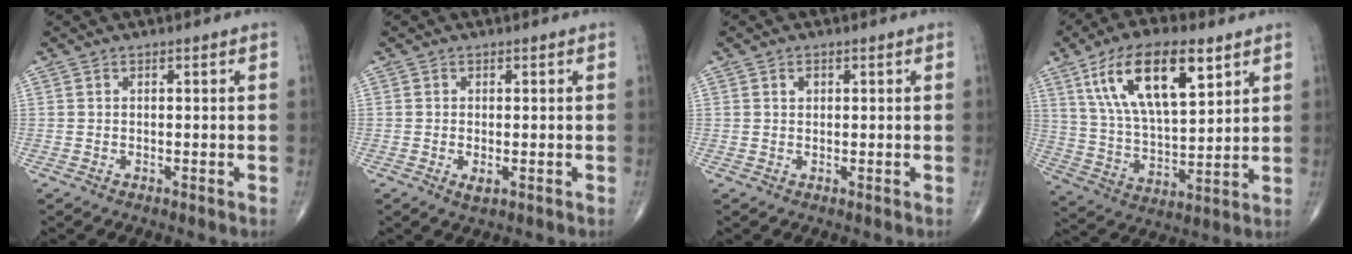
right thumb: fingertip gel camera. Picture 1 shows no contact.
{"total": 1.6, "force": [-0.4, 0.6, 1.4], "torque": [-0.027, -0.005, -0.006]}
{"total": 1.1, "force": [0.4, 0.8, 0.6], "torque": [-0.003, 0.000, 0.006]}
{"total": 18.4, "force": [8.8, 7.5, 14.4], "torque": [-0.240, -0.026, 0.165]}